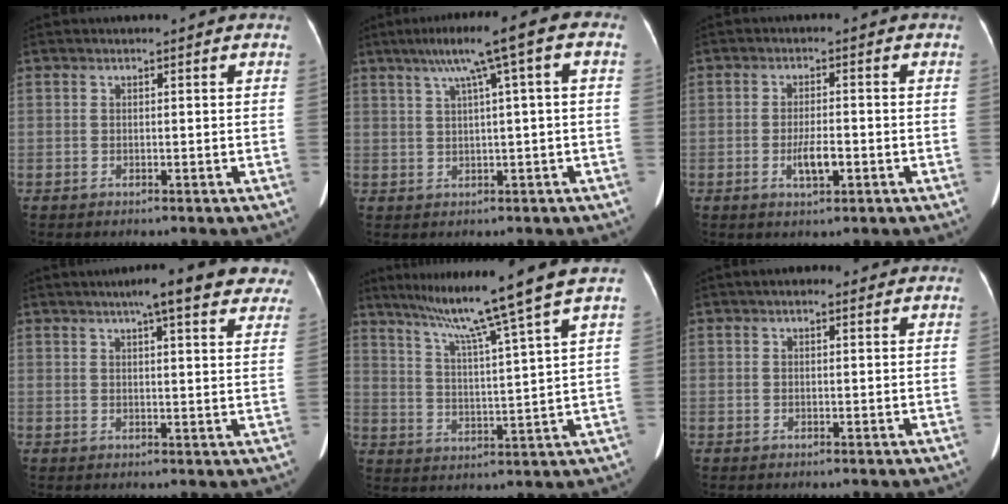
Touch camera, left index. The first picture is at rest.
{"total": 9.4, "force": [3.5, 0.1, 8.7], "torque": [-0.141, 0.039, 0.051]}
{"total": 3.8, "force": [-1.3, 1.0, 3.4], "torque": [-0.064, 0.001, -0.023]}
{"total": 12.6, "force": [9.7, 2.1, 7.8], "torque": [-0.088, 0.018, 0.108]}
{"total": 12.8, "force": [9.8, -3.3, 7.5], "torque": [-0.119, -0.014, 0.154]}
{"total": 2.1, "force": [1.4, 1.0, 1.3], "torque": [-0.021, 0.016, 0.017]}